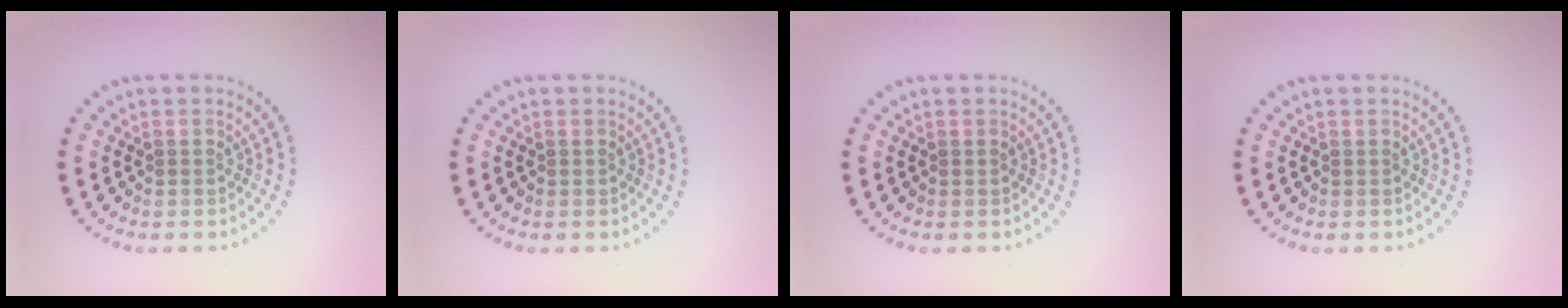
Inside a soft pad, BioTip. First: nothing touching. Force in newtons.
{"total": 0.0}
{"total": 0.0}
{"total": 0.0}